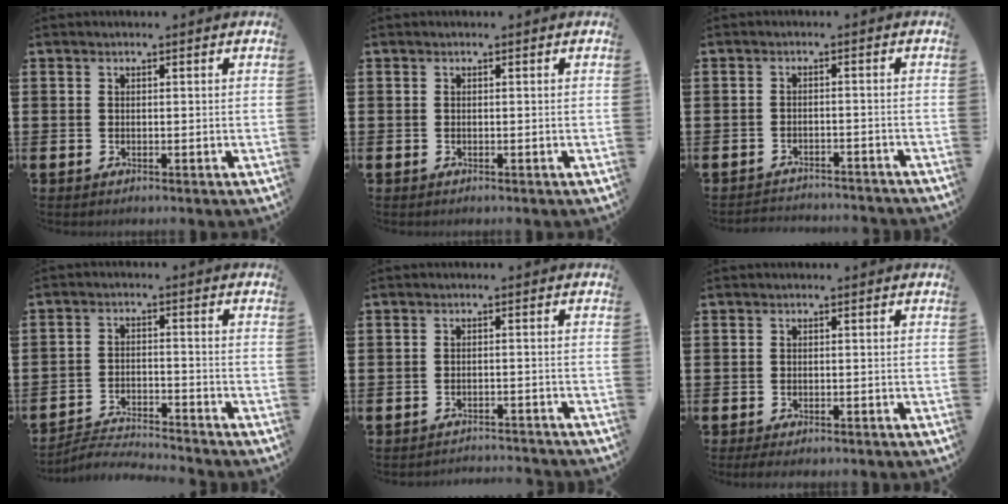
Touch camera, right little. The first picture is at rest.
{"total": 0.0}
{"total": 2.1, "force": [-2.1, 0.0, -0.3], "torque": [-0.002, 0.003, -0.047]}
{"total": 3.6, "force": [-3.6, 0.1, 0.1], "torque": [-0.007, 0.002, -0.076]}
{"total": 1.8, "force": [-1.8, -0.1, -0.1], "torque": [-0.002, 0.005, -0.040]}
{"total": 1.0, "force": [-0.8, 0.2, 0.5], "torque": [-0.010, 0.000, -0.017]}